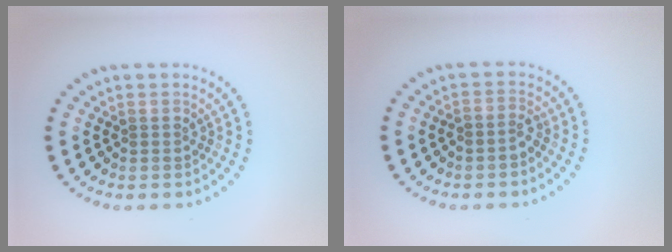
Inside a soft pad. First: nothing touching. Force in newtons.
{"total": 1.3, "press": 1.1, "slide": 0.7}